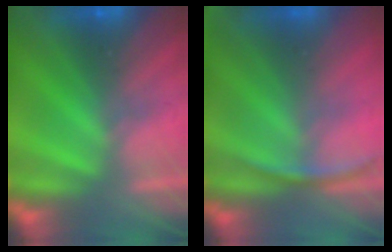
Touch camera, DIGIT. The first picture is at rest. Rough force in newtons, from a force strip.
{"total": 2.8}